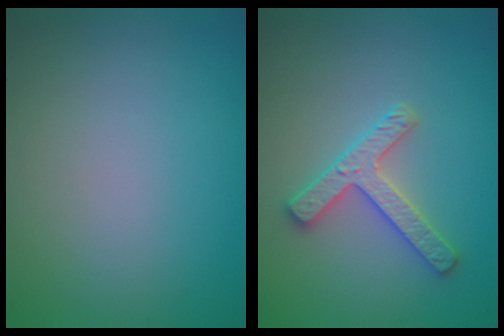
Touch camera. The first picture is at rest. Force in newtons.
{"total": 2.9, "press": 2.9, "slide": 0.5}